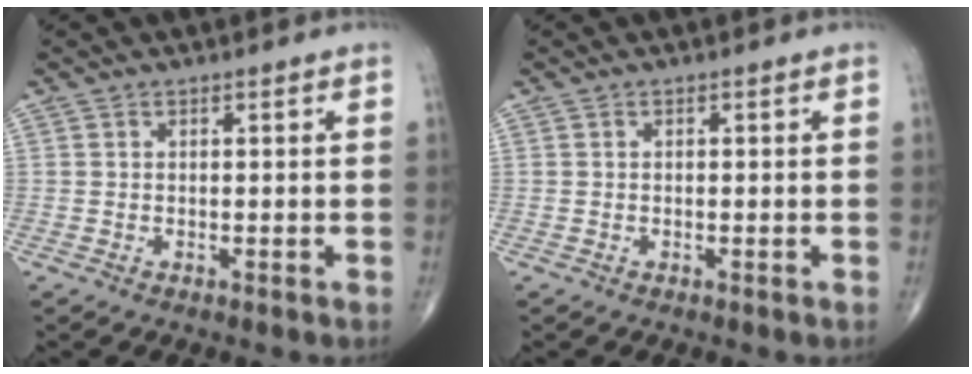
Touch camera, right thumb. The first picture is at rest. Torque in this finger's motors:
{"motor_torque": [-0.25, 0.00, -0.38, -0.15, 0.03]}